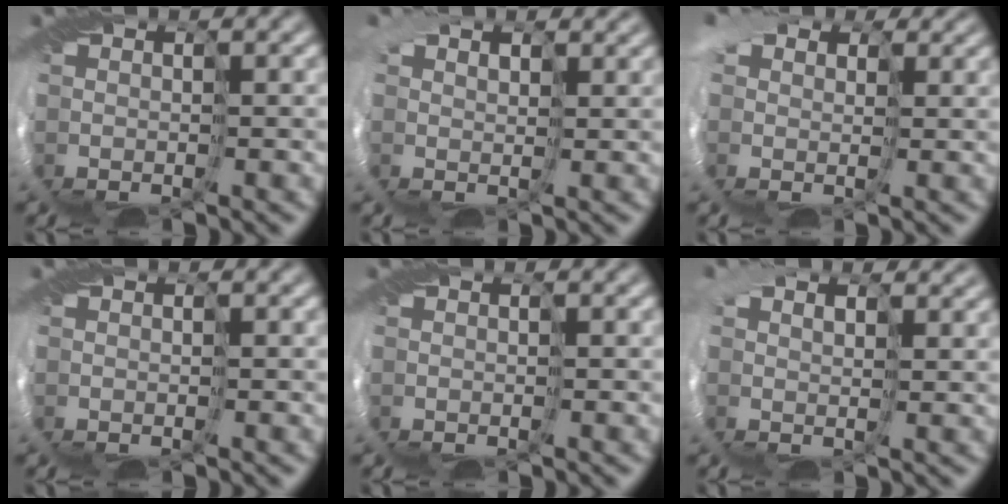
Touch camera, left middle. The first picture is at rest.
{"total": 3.3, "force": [2.9, 1.6, 0.6], "torque": [-0.030, 0.011, 0.041]}
{"total": 6.6, "force": [3.7, 4.6, 3.1], "torque": [-0.085, 0.019, 0.036]}
{"total": 0.0}
{"total": 0.0}
{"total": 4.3, "force": [3.5, 2.1, 1.3], "torque": [-0.048, 0.016, 0.049]}